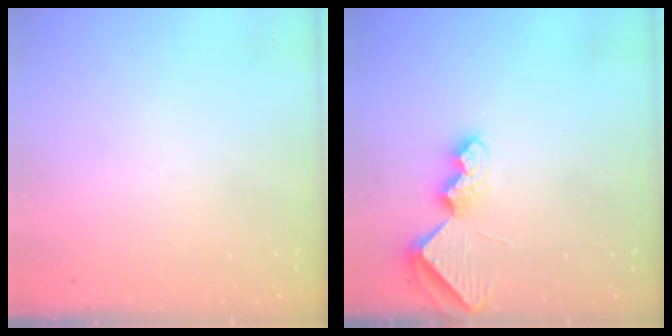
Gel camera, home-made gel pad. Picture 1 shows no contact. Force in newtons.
{"total": 7.6, "press": 7.5, "slide": 0.7}